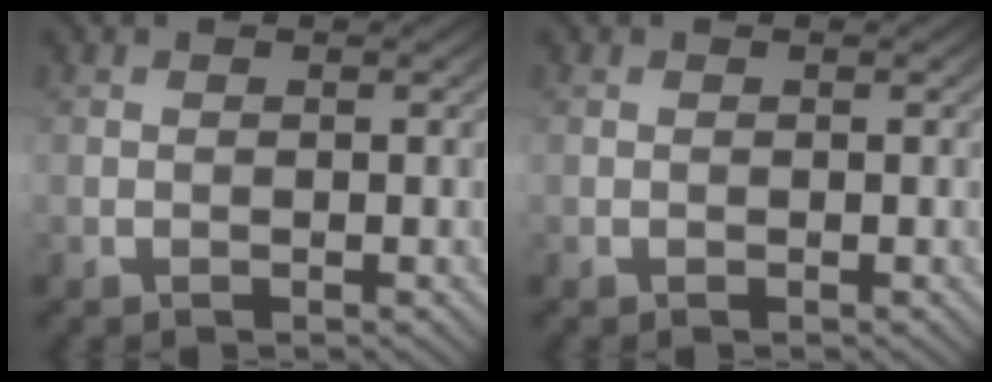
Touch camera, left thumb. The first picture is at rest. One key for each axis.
{"total": 0.0}